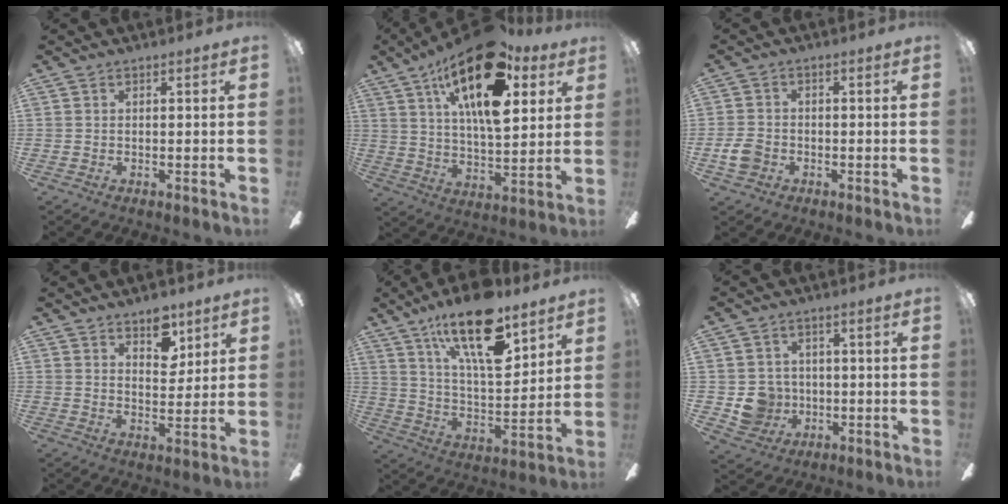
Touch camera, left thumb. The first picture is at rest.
{"total": 23.0, "force": [12.0, 9.4, 17.2], "torque": [-0.283, -0.046, 0.193]}
{"total": 5.1, "force": [-2.0, 3.8, 2.6], "torque": [-0.066, 0.007, -0.040]}
{"total": 7.3, "force": [5.2, 3.8, 3.3], "torque": [-0.023, -0.027, 0.087]}
{"total": 21.9, "force": [13.8, 8.1, 14.9], "torque": [-0.259, -0.071, 0.230]}
{"total": 7.3, "force": [-0.4, 7.2, 1.5], "torque": [-0.049, 0.002, 0.001]}